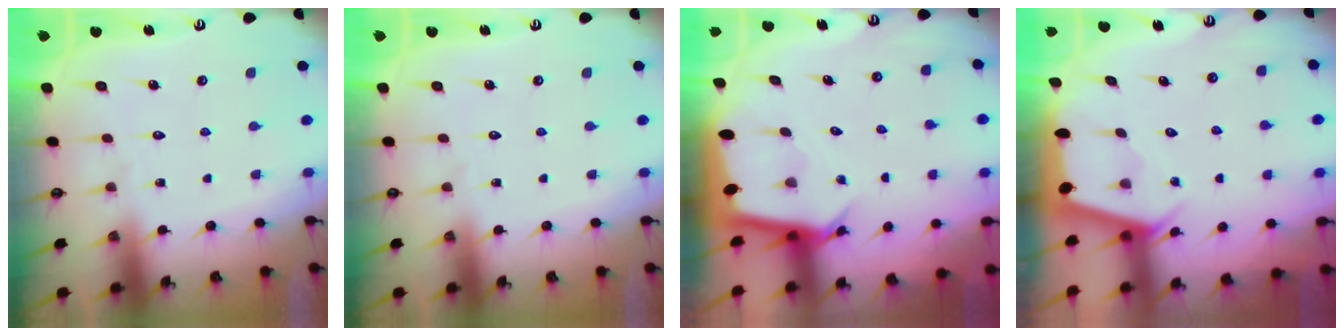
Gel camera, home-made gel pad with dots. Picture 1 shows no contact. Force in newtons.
{"total": 0.0}
{"total": 3.6, "press": 3.6, "slide": 0.1}
{"total": 2.4, "press": 2.3, "slide": 0.3}